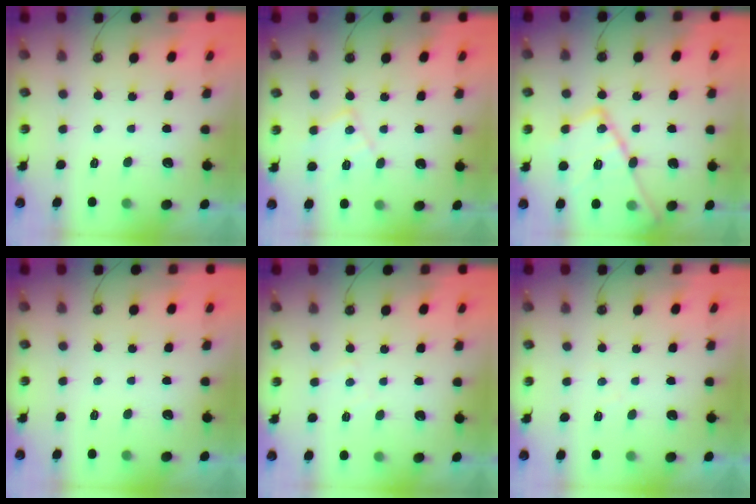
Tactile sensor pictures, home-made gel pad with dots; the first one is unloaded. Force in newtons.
{"total": 10.6, "press": 10.6, "slide": 0.6}
{"total": 19.8, "press": 19.7, "slide": 1.7}
{"total": 0.0}
{"total": 3.2, "press": 3.2, "slide": 0.4}
{"total": 4.5, "press": 4.5, "slide": 0.7}